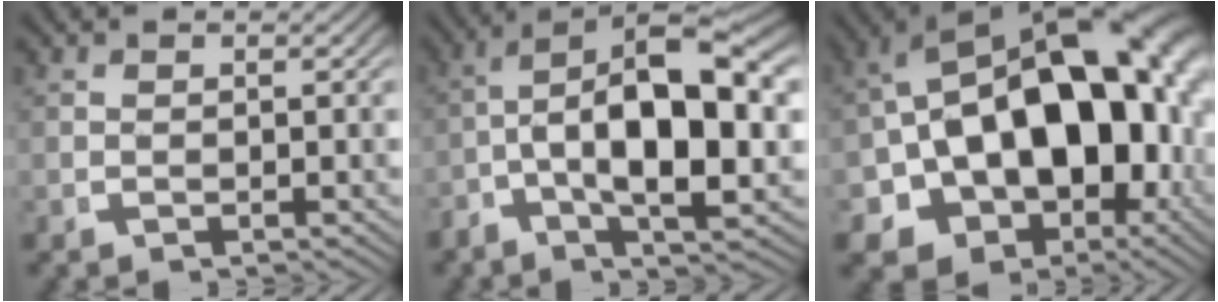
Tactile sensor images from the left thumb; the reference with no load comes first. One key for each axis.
{"total": 11.7, "fx": -0.4, "fy": 5.9, "fz": 10.1, "tx": -0.174, "ty": -0.026, "tz": -0.006}
{"total": 24.5, "fx": -3.7, "fy": 17.3, "fz": 16.9, "tx": -0.289, "ty": -0.068, "tz": -0.040}